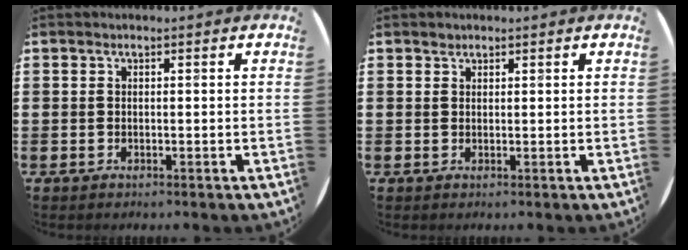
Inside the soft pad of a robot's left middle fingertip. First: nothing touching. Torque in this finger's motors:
{"motor_torque": [0.15, -0.14, 0.00, 0.00]}